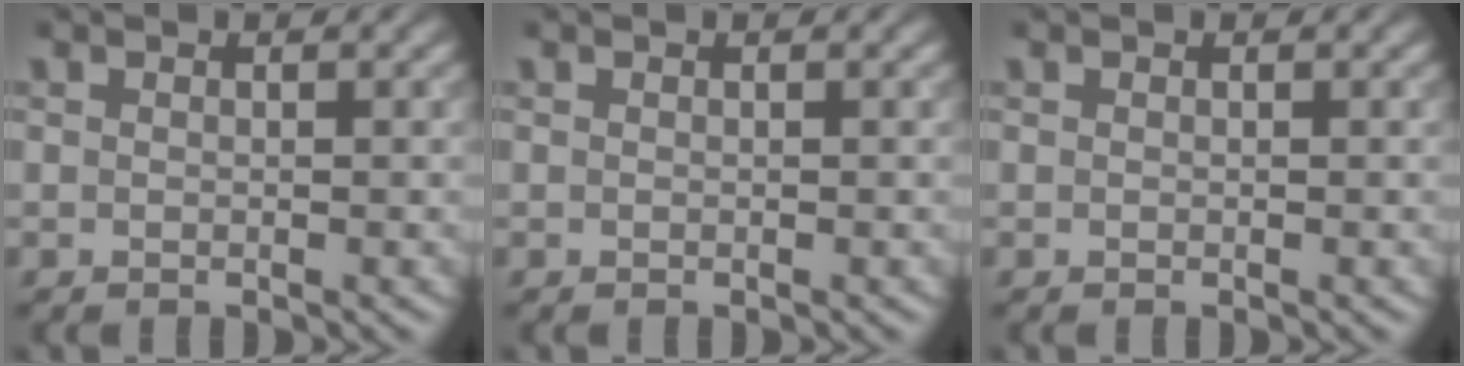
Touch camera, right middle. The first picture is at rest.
{"total": 0.0}
{"total": 0.0}